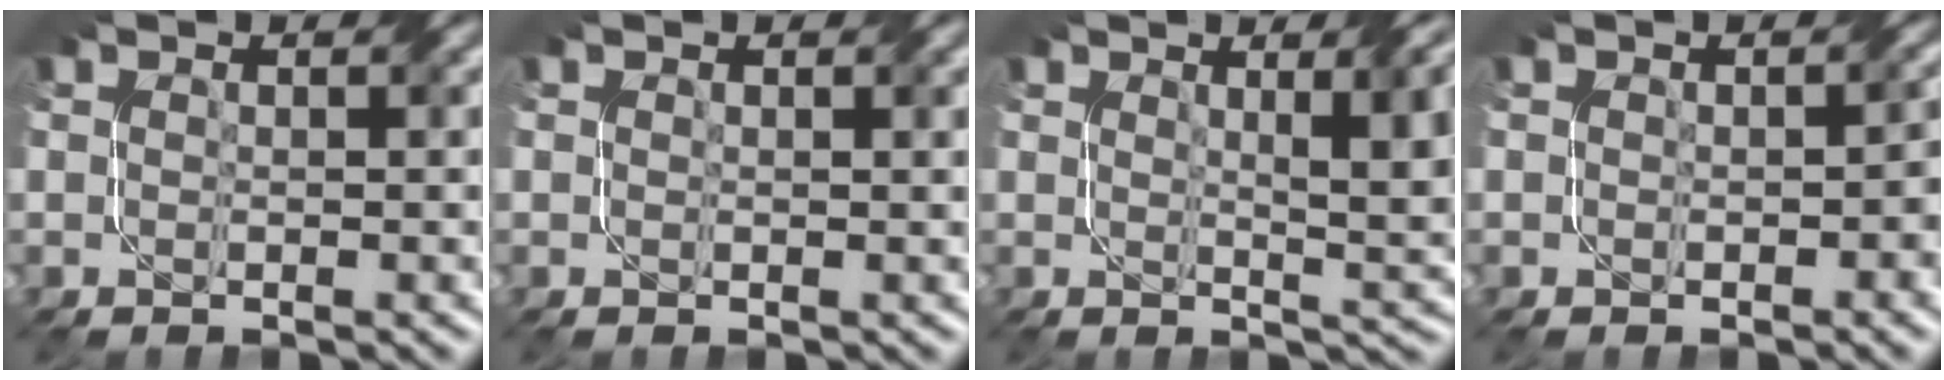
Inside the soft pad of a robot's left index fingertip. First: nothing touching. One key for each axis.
{"total": 0.6, "fx": 0.5, "fy": 0.0, "fz": 0.3, "tx": -0.003, "ty": 0.000, "tz": 0.009}
{"total": 6.8, "fx": 2.5, "fy": 2.0, "fz": 6.1, "tx": -0.063, "ty": 0.003, "tz": 0.042}
{"total": 1.7, "fx": -0.1, "fy": 1.0, "fz": 1.4, "tx": -0.017, "ty": 0.001, "tz": -0.001}